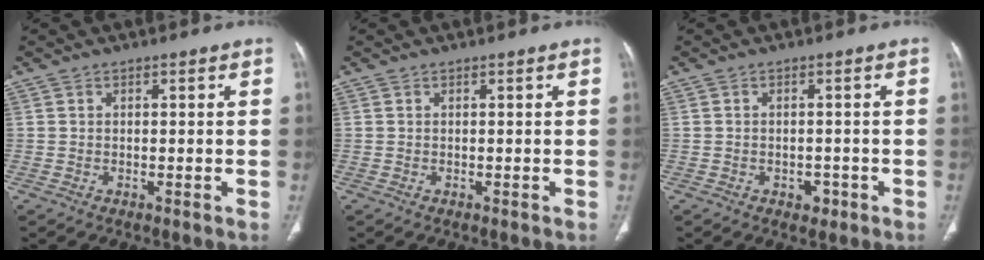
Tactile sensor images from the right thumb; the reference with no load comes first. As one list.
[{"total": 0.0}, {"total": 2.4, "force": [-1.1, 1.7, 1.2], "torque": [-0.008, 0.005, -0.010]}]